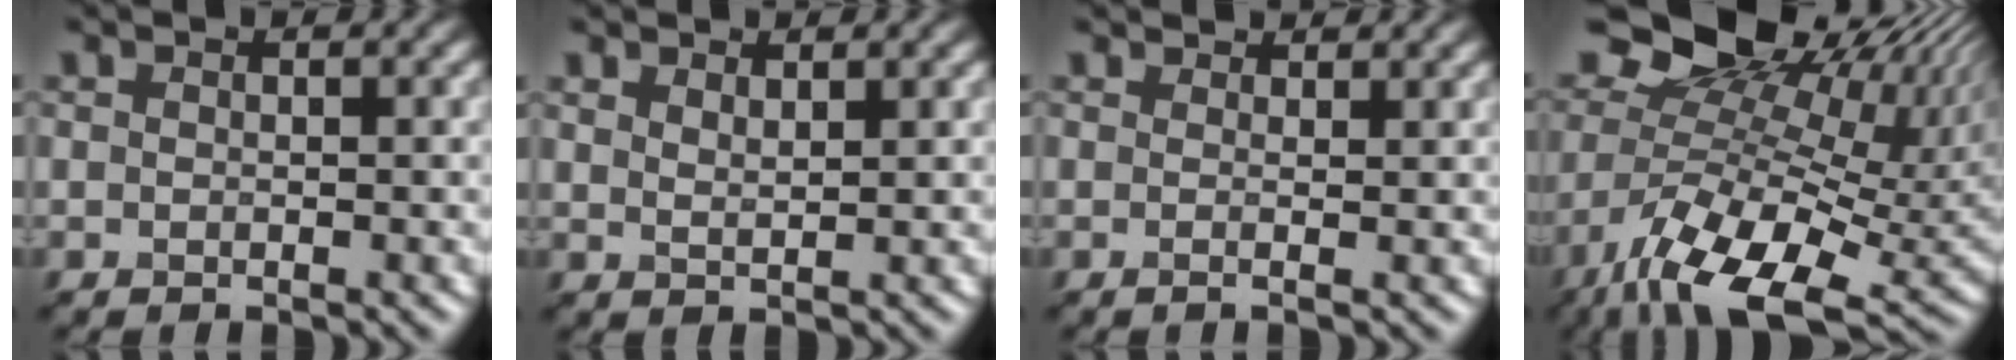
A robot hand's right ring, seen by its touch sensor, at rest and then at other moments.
{"total": 1.5, "force": [1.3, 0.3, 0.5], "torque": [-0.011, -0.001, 0.024]}
{"total": 2.9, "force": [2.1, 0.8, 1.8], "torque": [-0.023, -0.008, 0.005]}
{"total": 15.8, "force": [-1.5, 8.9, 13.0], "torque": [-0.242, -0.012, -0.003]}